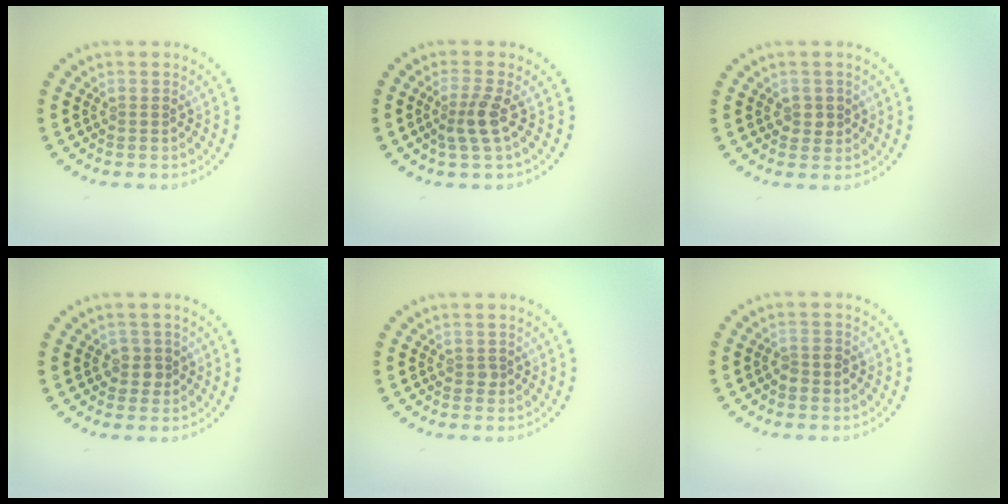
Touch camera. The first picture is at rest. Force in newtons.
{"total": 2.3, "press": 1.8, "slide": 1.5}
{"total": 1.5, "press": 1.4, "slide": 0.6}
{"total": 1.6, "press": 1.3, "slide": 0.9}
{"total": 0.6, "press": 0.5, "slide": 0.3}
{"total": 1.4, "press": 1.3, "slide": 0.6}